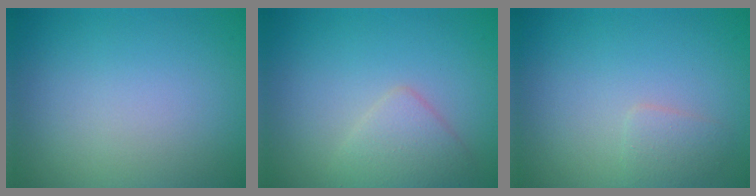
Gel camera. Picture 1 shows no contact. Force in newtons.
{"total": 2.4, "press": 2.4, "slide": 0.1}
{"total": 1.4, "press": 1.4, "slide": 0.0}